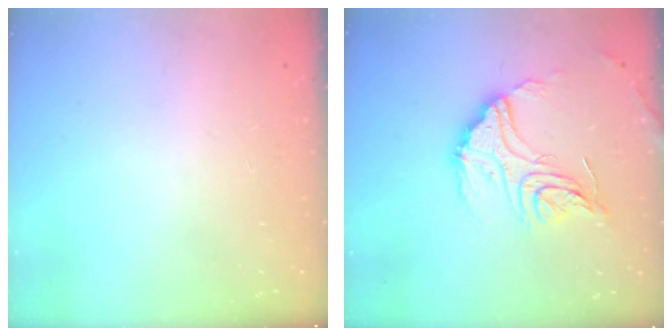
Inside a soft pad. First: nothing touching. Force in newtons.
{"total": 19.3, "press": 19.2, "slide": 1.9}